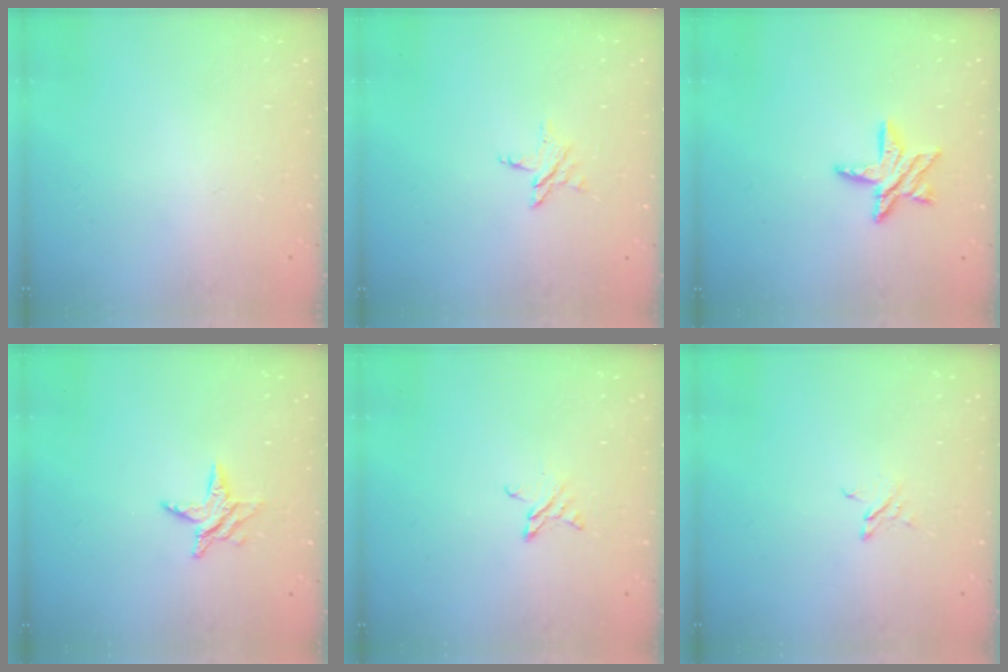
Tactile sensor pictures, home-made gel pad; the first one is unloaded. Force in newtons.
{"total": 5.1, "press": 5.1, "slide": 0.5}
{"total": 10.0, "press": 9.9, "slide": 0.9}
{"total": 6.2, "press": 6.2, "slide": 0.5}
{"total": 4.1, "press": 4.1, "slide": 0.4}
{"total": 2.7, "press": 2.7, "slide": 0.3}